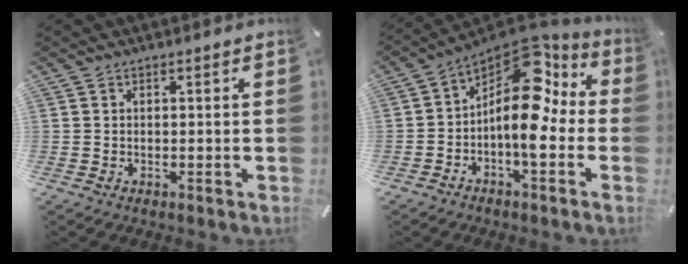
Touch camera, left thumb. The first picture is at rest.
{"total": 13.5, "force": [1.8, 6.8, 11.6], "torque": [-0.188, -0.040, 0.029]}